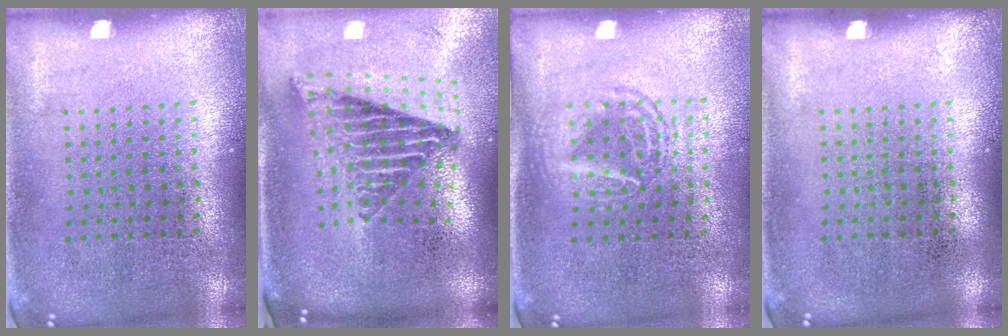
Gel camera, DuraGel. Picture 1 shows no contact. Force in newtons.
{"total": 2.7, "press": 1.8, "slide": 2.0}
{"total": 1.4, "press": 1.3, "slide": 0.6}
{"total": 0.0}